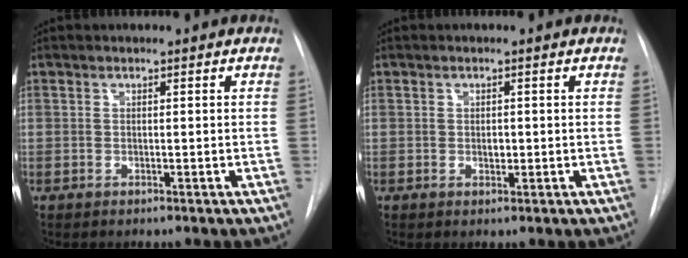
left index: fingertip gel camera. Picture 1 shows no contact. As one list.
[{"total": 1.1, "force": [0.0, 0.8, 0.9], "torque": [-0.013, 0.001, 0.001]}]